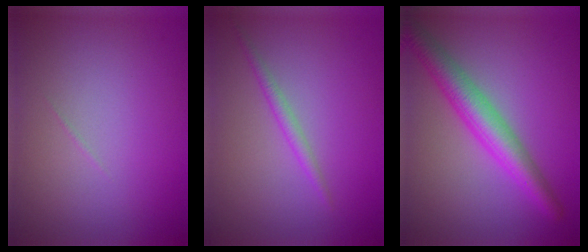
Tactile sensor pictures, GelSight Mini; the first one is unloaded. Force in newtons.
{"total": 1.3, "press": 1.3, "slide": 0.0}
{"total": 5.1, "press": 5.1, "slide": 0.1}